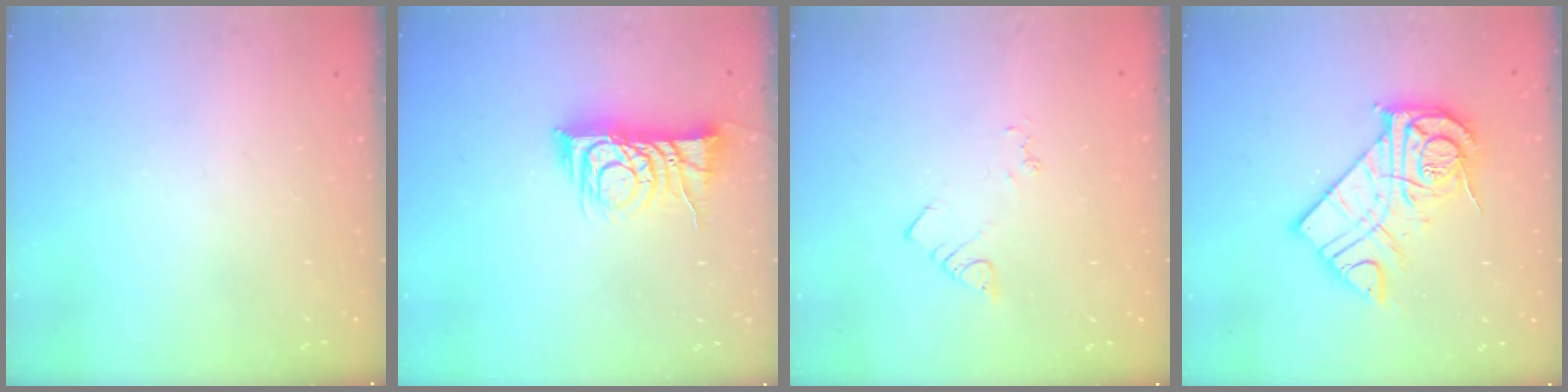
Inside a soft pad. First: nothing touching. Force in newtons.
{"total": 9.7, "press": 9.7, "slide": 0.6}
{"total": 3.0, "press": 3.0, "slide": 0.4}
{"total": 15.8, "press": 15.7, "slide": 1.3}